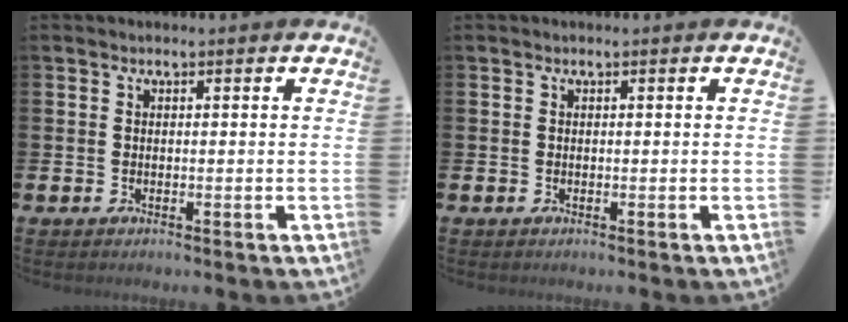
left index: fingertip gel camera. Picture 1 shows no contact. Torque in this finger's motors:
{"motor_torque": [0.00, 0.00, 0.01, 0.00]}